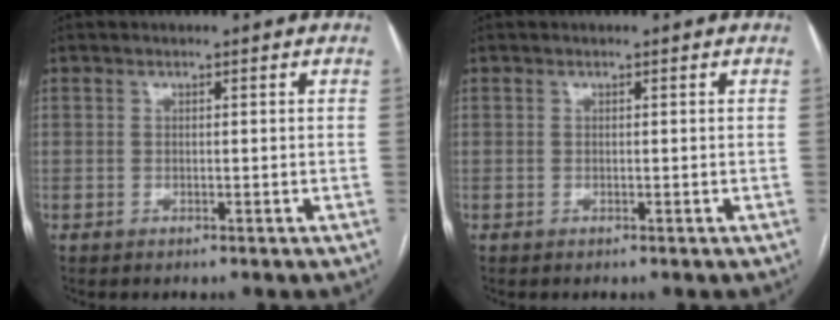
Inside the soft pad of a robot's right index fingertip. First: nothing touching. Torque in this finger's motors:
{"motor_torque": [0.00, 0.00, 0.00, 0.00]}